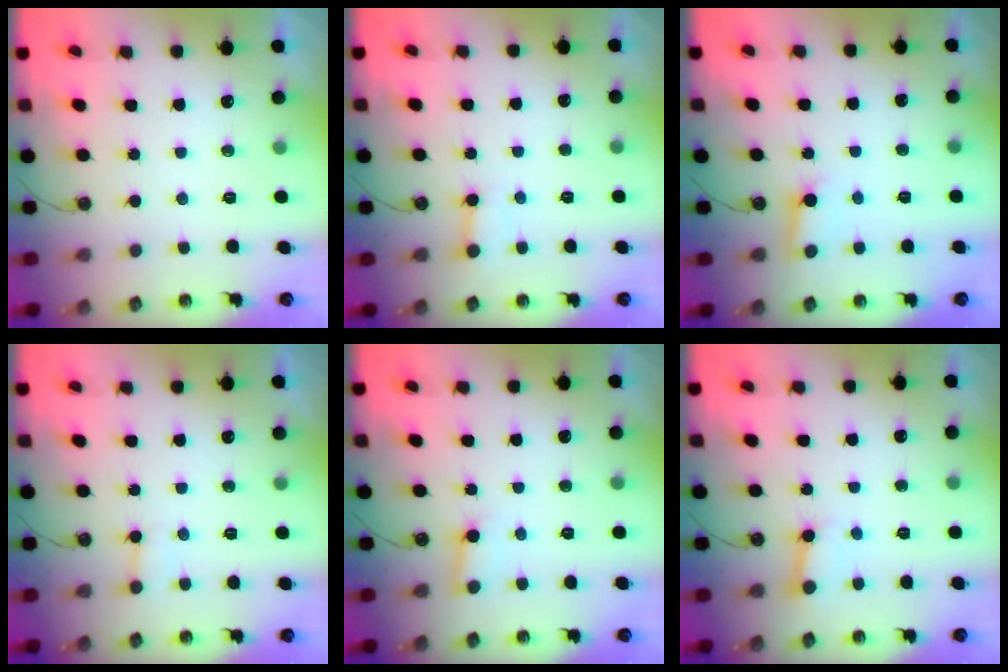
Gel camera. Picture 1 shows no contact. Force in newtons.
{"total": 3.0, "press": 2.9, "slide": 0.3}
{"total": 3.0, "press": 3.0, "slide": 0.4}
{"total": 6.1, "press": 6.1, "slide": 0.4}
{"total": 3.5, "press": 3.5, "slide": 0.4}
{"total": 3.4, "press": 3.3, "slide": 0.4}